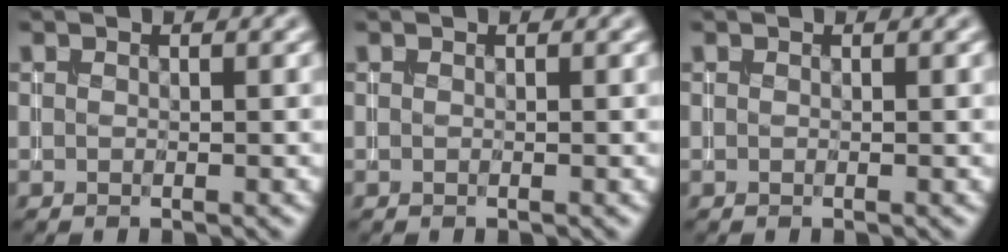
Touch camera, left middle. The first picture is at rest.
{"total": 0.0}
{"total": 0.0}